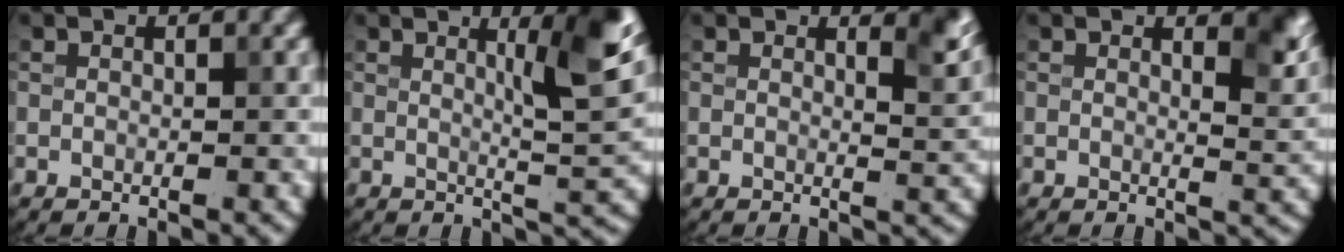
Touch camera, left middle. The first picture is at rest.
{"total": 6.1, "force": [2.5, 1.0, 5.5], "torque": [-0.070, -0.001, 0.041]}
{"total": 2.5, "force": [1.7, 0.7, 1.7], "torque": [-0.013, -0.004, 0.024]}
{"total": 3.0, "force": [1.8, 0.9, 2.3], "torque": [-0.025, -0.007, 0.029]}